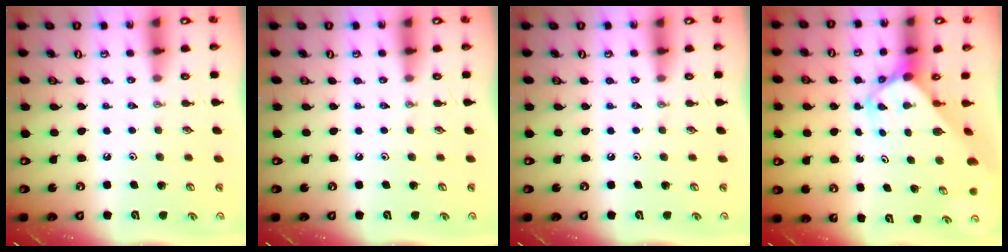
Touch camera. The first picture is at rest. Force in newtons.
{"total": 0.0}
{"total": 0.0}
{"total": 3.0, "press": 2.9, "slide": 0.4}